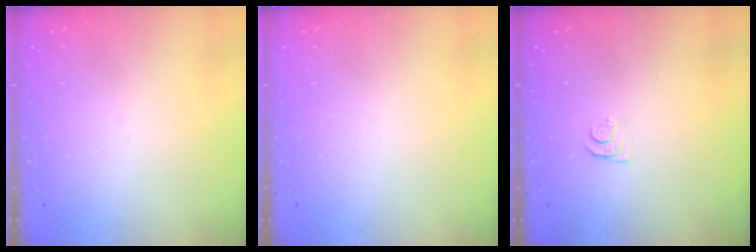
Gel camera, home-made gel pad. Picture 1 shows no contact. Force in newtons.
{"total": 0.0}
{"total": 4.4, "press": 4.4, "slide": 0.6}